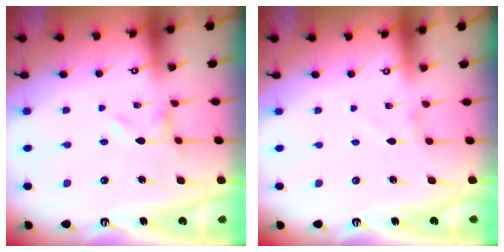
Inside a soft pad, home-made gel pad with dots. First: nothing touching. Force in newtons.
{"total": 0.8, "press": 0.8, "slide": 0.0}